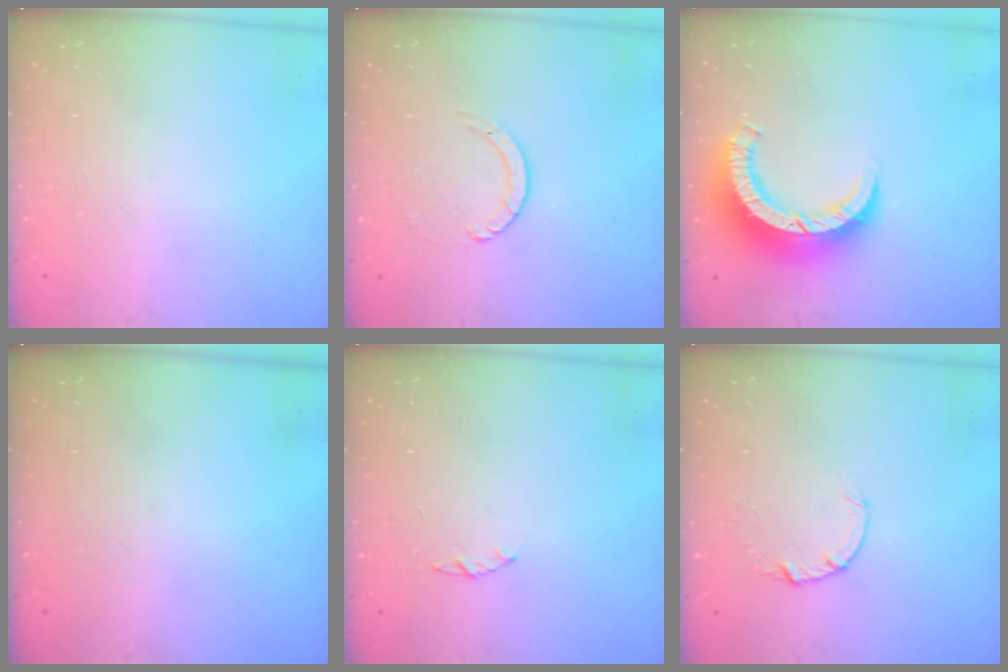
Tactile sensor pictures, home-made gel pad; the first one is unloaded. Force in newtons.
{"total": 1.3, "press": 1.2, "slide": 0.2}
{"total": 10.9, "press": 10.8, "slide": 1.2}
{"total": 0.0}
{"total": 1.0, "press": 0.9, "slide": 0.3}
{"total": 2.6, "press": 2.6, "slide": 0.4}